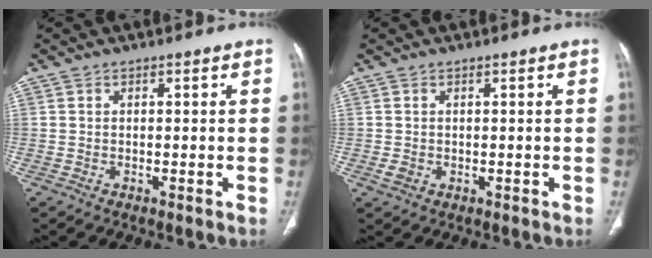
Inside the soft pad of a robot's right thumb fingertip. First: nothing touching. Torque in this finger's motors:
{"motor_torque": [1.61, 1.45, -0.23, -0.23, -0.02]}